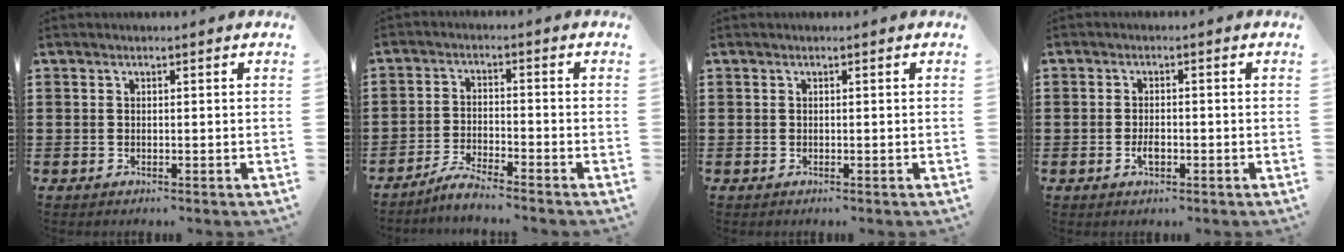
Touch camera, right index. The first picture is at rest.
{"total": 3.6, "force": [-3.5, -0.1, 1.0], "torque": [-0.028, 0.001, -0.070]}
{"total": 0.0}
{"total": 2.2, "force": [-0.8, 1.0, 1.8], "torque": [-0.034, 0.000, -0.015]}